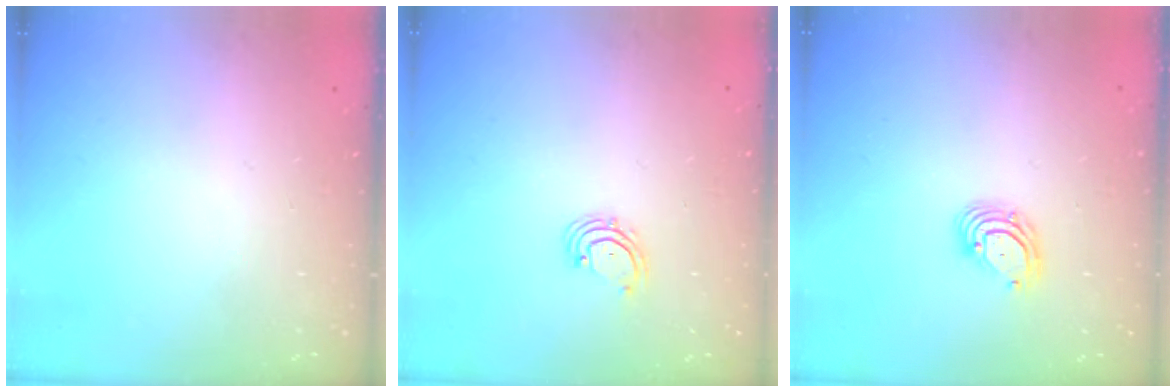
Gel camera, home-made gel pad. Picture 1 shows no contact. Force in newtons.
{"total": 2.0, "press": 2.0, "slide": 0.4}
{"total": 4.9, "press": 4.9, "slide": 0.5}